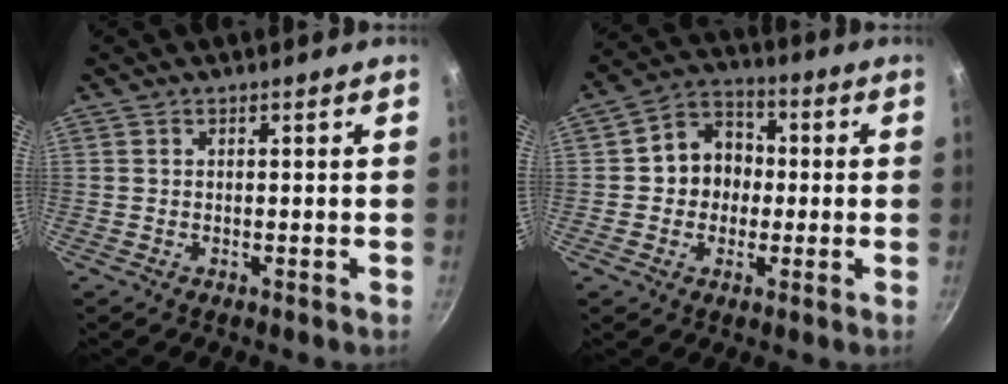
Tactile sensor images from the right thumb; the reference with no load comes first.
{"total": 9.5, "force": [-0.2, 8.3, 4.6], "torque": [-0.027, 0.023, -0.018]}